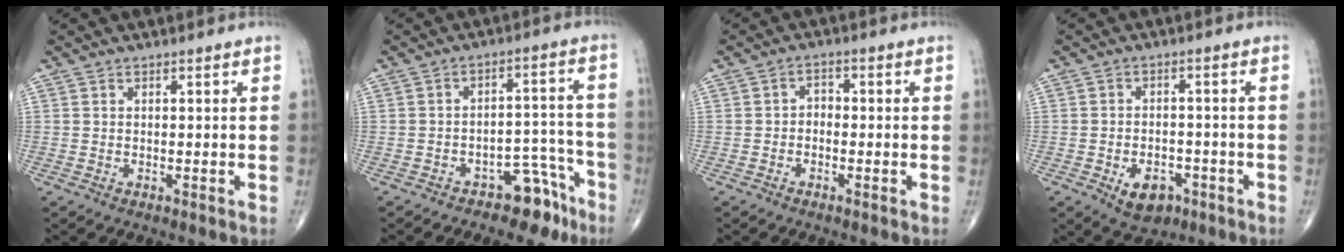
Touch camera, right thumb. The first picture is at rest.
{"total": 7.5, "force": [-5.6, 4.0, 3.1], "torque": [-0.007, 0.083, -0.083]}
{"total": 2.2, "force": [-0.6, 1.6, 1.4], "torque": [-0.011, 0.014, -0.019]}
{"total": 6.8, "force": [-3.1, 4.4, 4.0], "torque": [-0.045, 0.017, -0.041]}